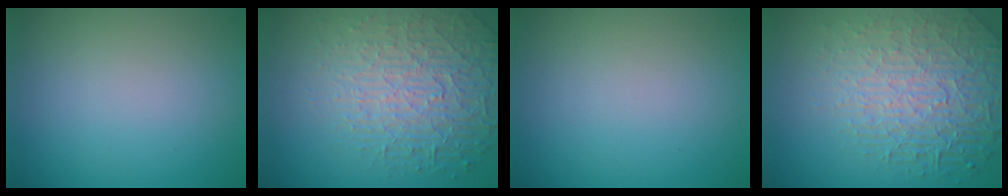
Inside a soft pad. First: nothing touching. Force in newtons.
{"total": 7.2, "press": 5.2, "slide": 4.9}
{"total": 0.0}
{"total": 8.3, "press": 5.7, "slide": 6.1}